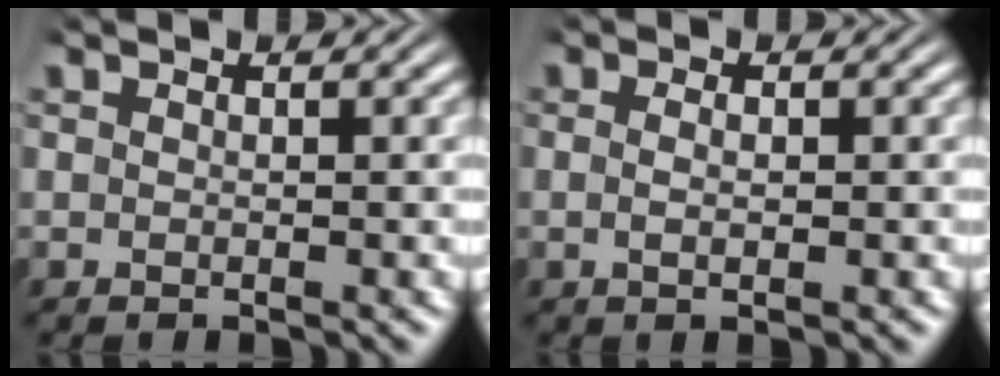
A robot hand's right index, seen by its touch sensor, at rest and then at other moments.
{"total": 1.2, "force": [-0.3, 0.1, 1.2], "torque": [-0.024, -0.006, -0.002]}